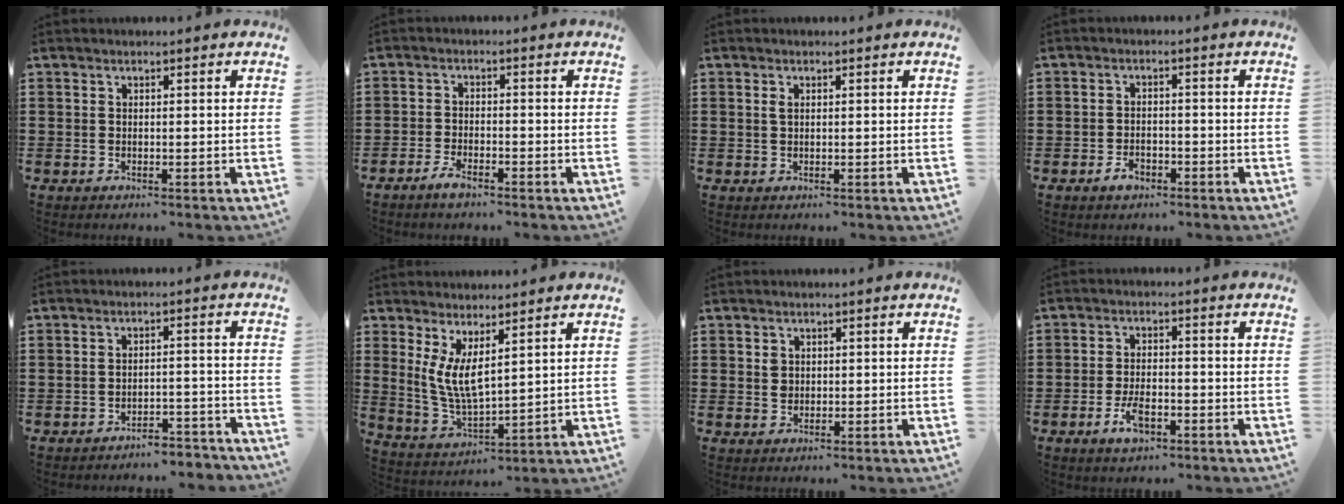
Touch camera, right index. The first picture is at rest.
{"total": 2.4, "force": [-2.1, 0.7, 1.1], "torque": [-0.027, 0.003, -0.042]}
{"total": 1.1, "force": [0.3, 0.5, 0.9], "torque": [-0.020, 0.002, 0.005]}
{"total": 2.4, "force": [-1.6, 1.4, 1.2], "torque": [-0.024, 0.001, -0.032]}
{"total": 3.4, "force": [-3.4, 0.2, 0.5], "torque": [-0.014, 0.004, -0.071]}
{"total": 6.0, "force": [2.2, 2.1, 5.2], "torque": [-0.129, -0.015, 0.036]}
{"total": 1.5, "force": [0.4, 1.3, 0.6], "torque": [-0.014, 0.007, 0.008]}
{"total": 4.6, "force": [-2.1, 2.0, 3.5], "torque": [-0.079, -0.002, -0.043]}